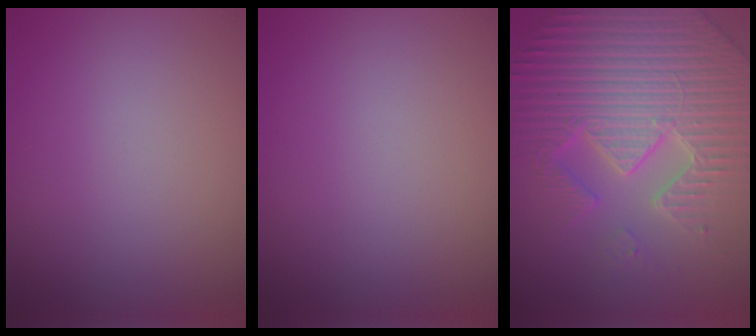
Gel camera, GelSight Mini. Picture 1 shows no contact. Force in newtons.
{"total": 0.0}
{"total": 7.1, "press": 6.9, "slide": 1.8}